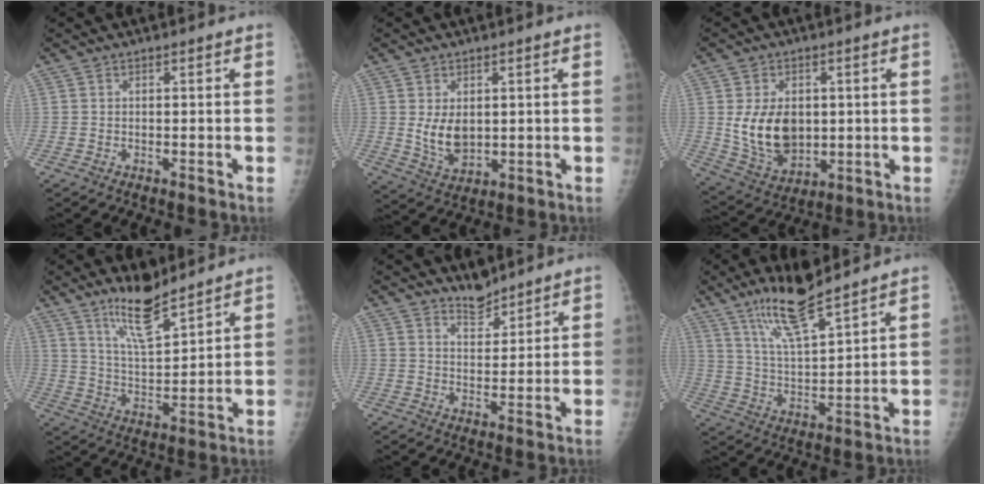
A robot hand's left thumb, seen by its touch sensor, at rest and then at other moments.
{"total": 6.5, "force": [0.8, 4.3, 4.8], "torque": [-0.067, -0.017, 0.030]}
{"total": 12.3, "force": [0.8, 8.7, 8.7], "torque": [-0.122, -0.018, 0.034]}
{"total": 10.2, "force": [7.9, 2.4, 6.0], "torque": [-0.095, -0.065, 0.152]}
{"total": 4.3, "force": [3.9, 1.5, 0.8], "torque": [0.005, -0.035, 0.069]}
{"total": 11.5, "force": [8.7, 1.8, 7.3], "torque": [-0.131, -0.057, 0.171]}